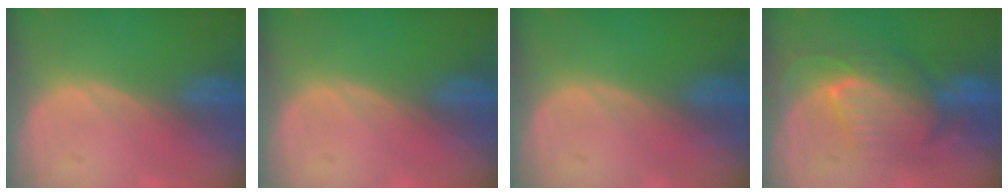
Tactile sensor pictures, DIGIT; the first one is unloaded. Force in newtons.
{"total": 0.0}
{"total": 0.0}
{"total": 8.9, "press": 8.6, "slide": 2.1}